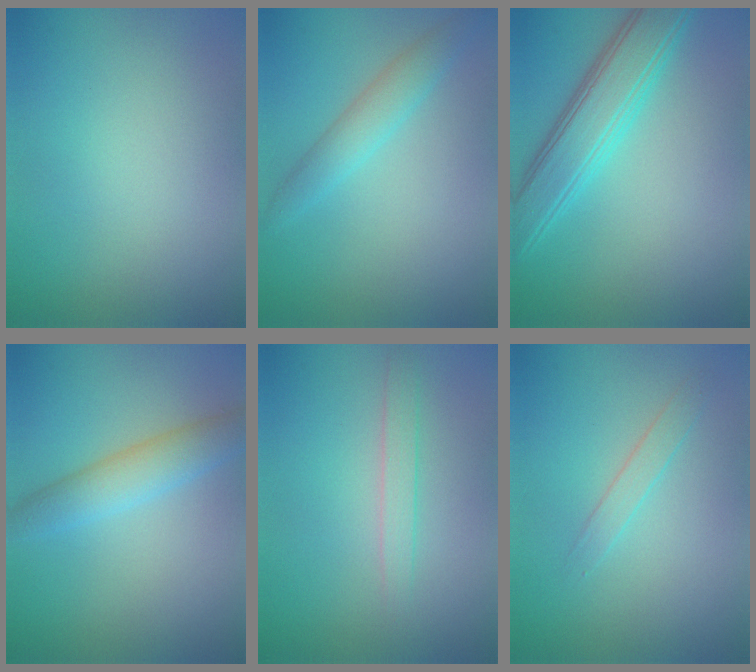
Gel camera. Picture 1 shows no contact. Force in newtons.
{"total": 2.6, "press": 2.6, "slide": 0.1}
{"total": 5.4, "press": 5.4, "slide": 0.1}
{"total": 3.2, "press": 3.2, "slide": 0.1}
{"total": 1.5, "press": 1.4, "slide": 0.1}
{"total": 1.3, "press": 1.3, "slide": 0.1}